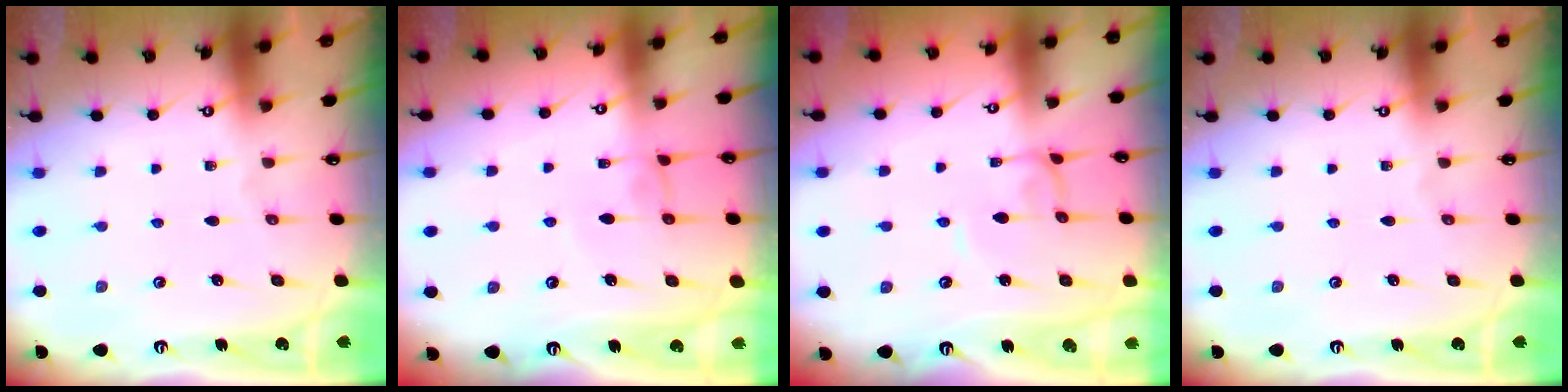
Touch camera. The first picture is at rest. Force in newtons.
{"total": 1.0, "press": 0.8, "slide": 0.5}
{"total": 2.4, "press": 2.4, "slide": 0.1}
{"total": 0.0}